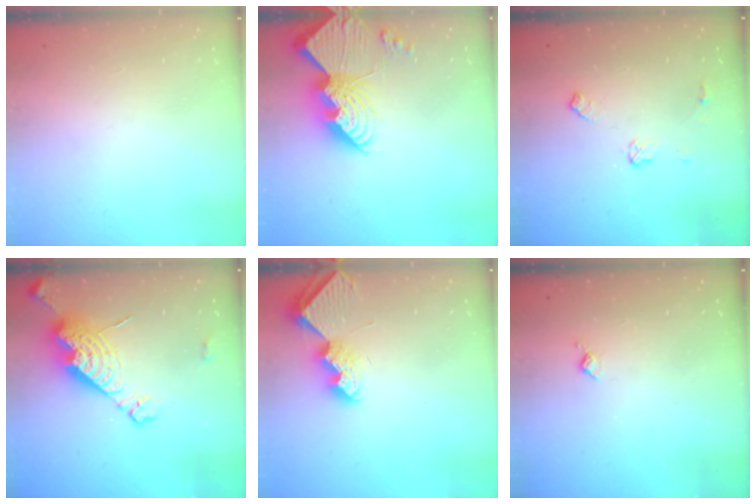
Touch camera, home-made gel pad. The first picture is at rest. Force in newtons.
{"total": 21.2, "press": 21.1, "slide": 2.0}
{"total": 5.6, "press": 5.6, "slide": 1.0}
{"total": 14.3, "press": 14.3, "slide": 1.3}
{"total": 8.0, "press": 8.0, "slide": 0.2}
{"total": 3.2, "press": 3.2, "slide": 0.5}